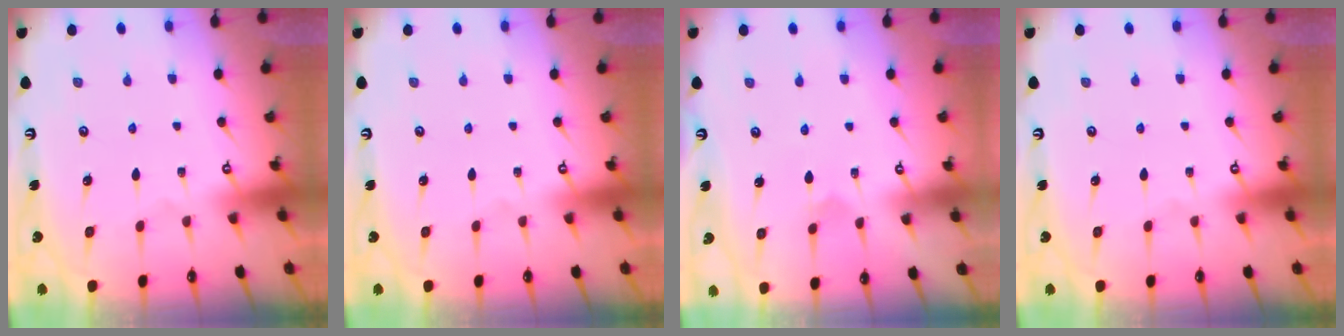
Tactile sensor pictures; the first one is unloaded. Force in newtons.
{"total": 0.0}
{"total": 3.0, "press": 3.0, "slide": 0.2}
{"total": 0.0}